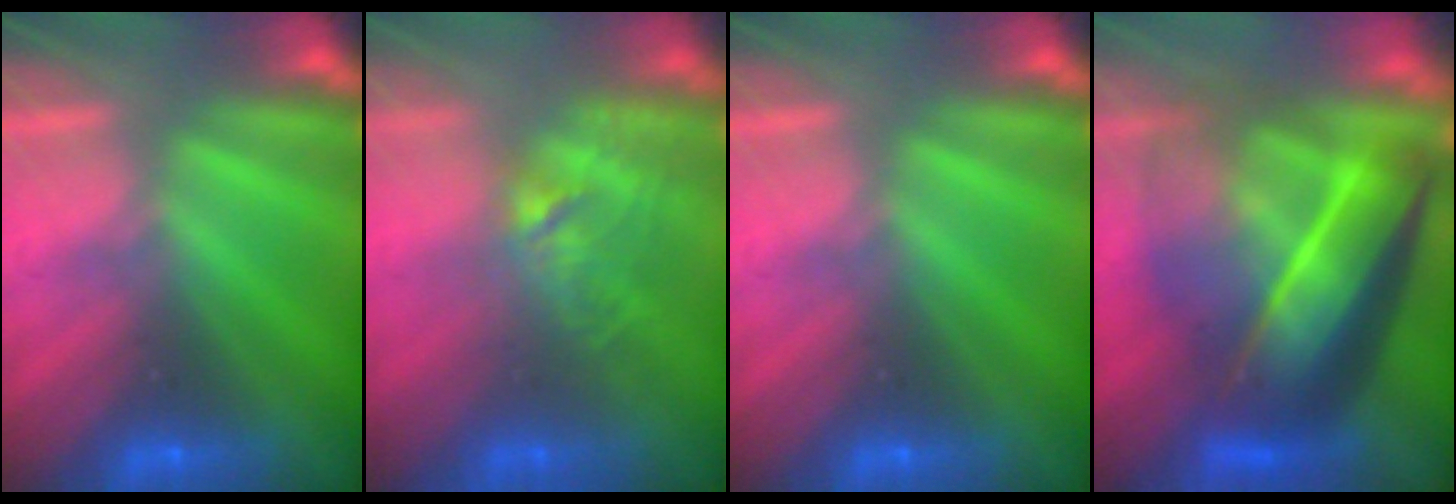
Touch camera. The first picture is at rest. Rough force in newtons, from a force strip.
{"total": 2.8}
{"total": 0.0}
{"total": 7.6}